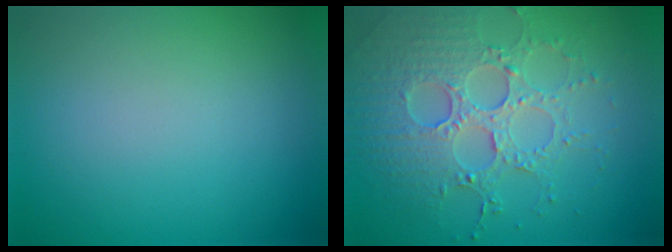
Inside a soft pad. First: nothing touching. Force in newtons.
{"total": 5.1, "press": 4.6, "slide": 2.3}